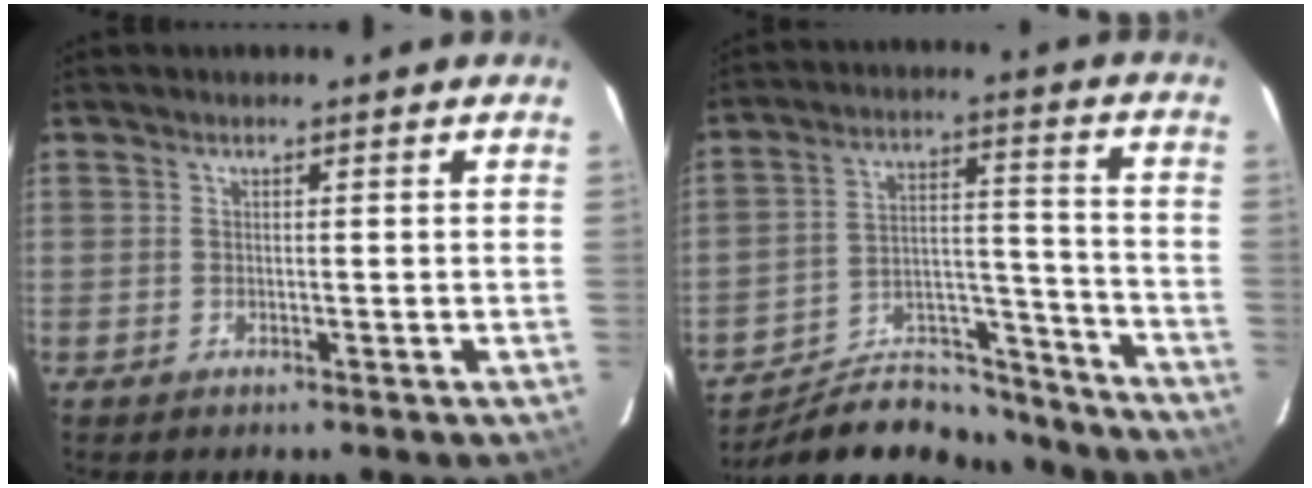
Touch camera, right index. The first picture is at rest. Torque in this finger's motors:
{"motor_torque": [-0.12, -1.44, -0.01, -0.02]}